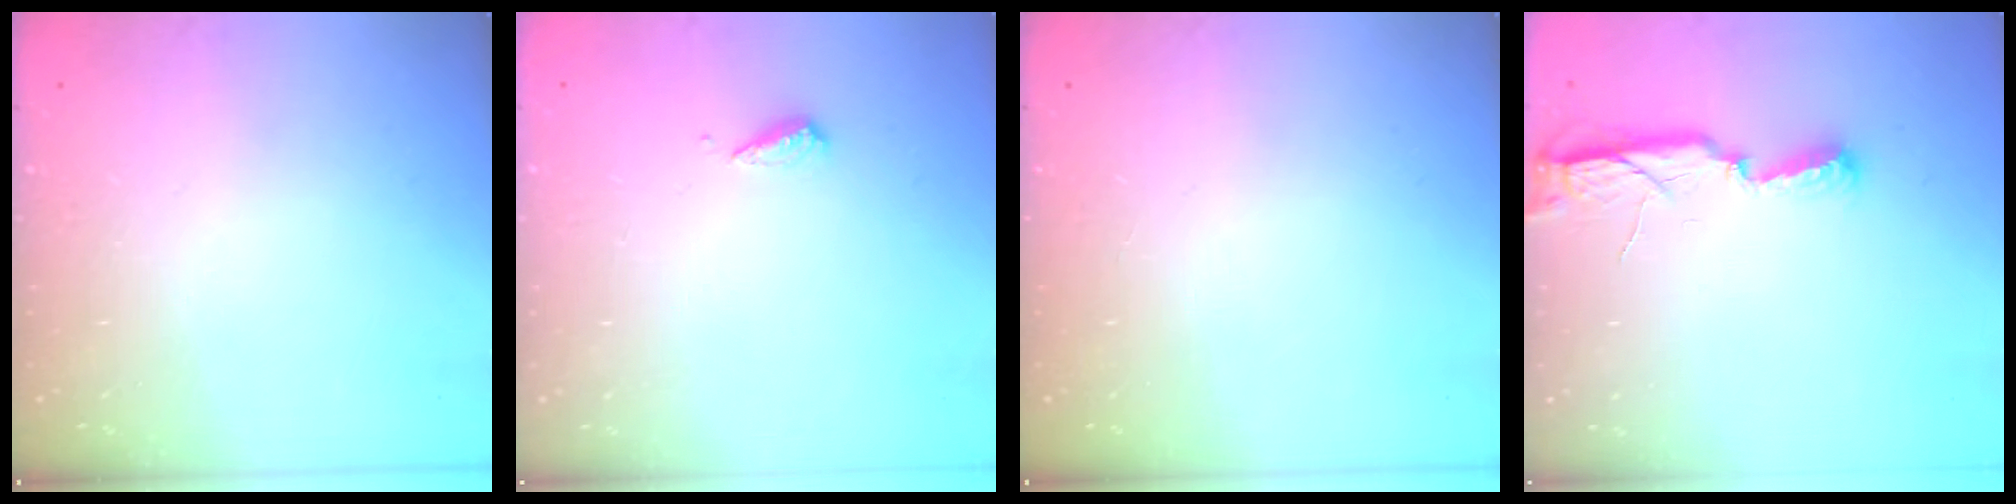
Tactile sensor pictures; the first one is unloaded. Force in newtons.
{"total": 3.0, "press": 3.0, "slide": 0.2}
{"total": 0.0}
{"total": 9.0, "press": 7.8, "slide": 4.5}